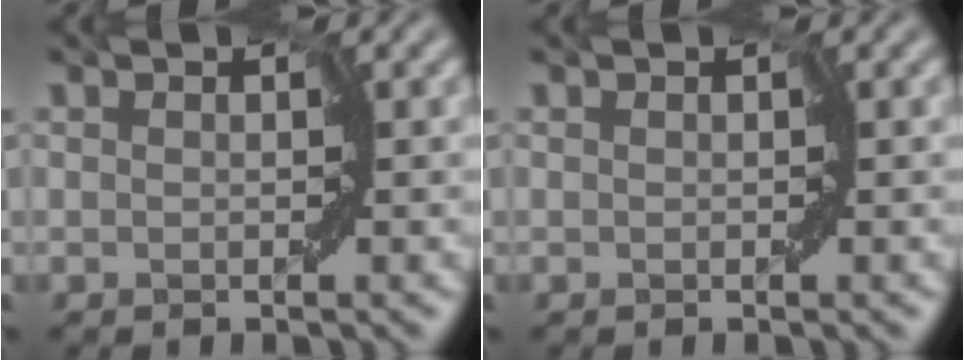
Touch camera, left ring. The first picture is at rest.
{"total": 0.0}